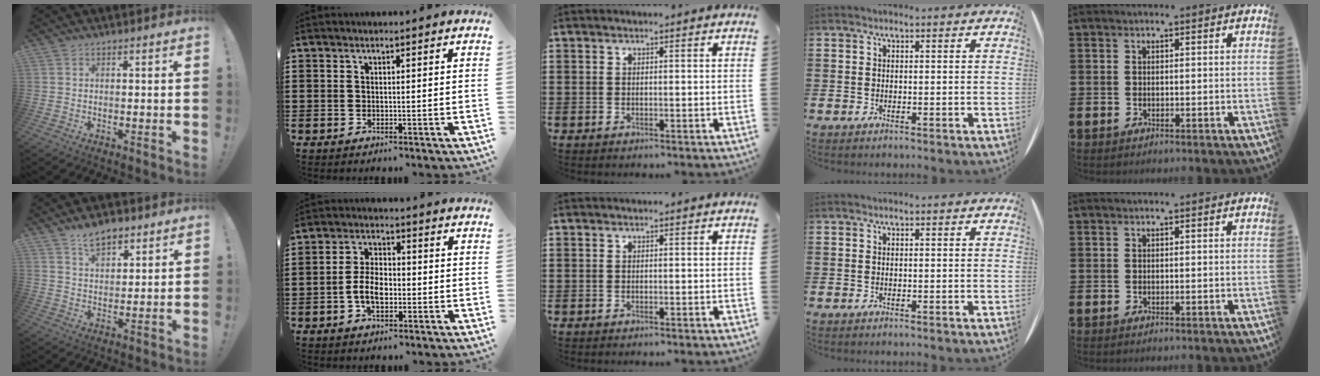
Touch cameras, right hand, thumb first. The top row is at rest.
{"thumb": {"total": 7.0, "force": [5.3, 3.4, 3.1], "torque": [-0.049, -0.027, 0.097]}, "index": {"total": 5.4, "force": [-1.5, 2.9, 4.3], "torque": [-0.103, -0.002, -0.034]}}